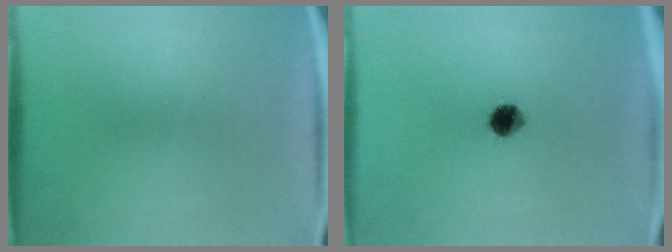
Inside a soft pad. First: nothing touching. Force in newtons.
{"total": 5.3}